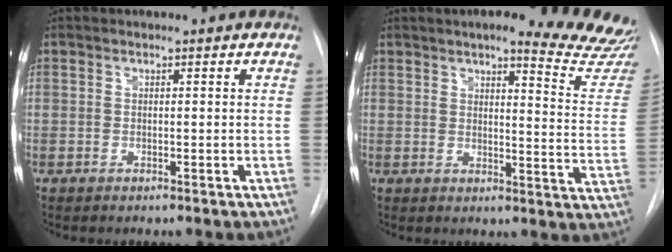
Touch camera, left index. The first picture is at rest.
{"total": 16.5, "force": [15.1, 1.6, 6.5], "torque": [-0.061, -0.087, 0.155]}